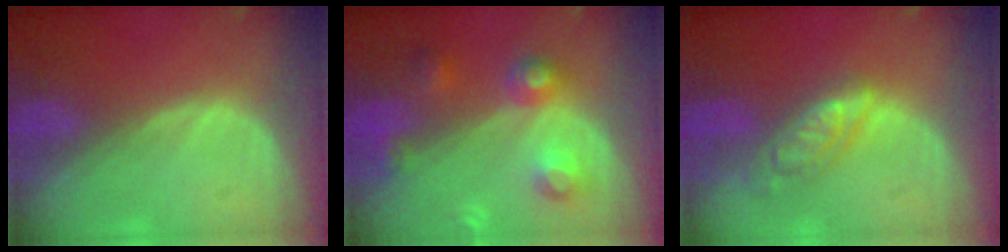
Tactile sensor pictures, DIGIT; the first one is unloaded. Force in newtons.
{"total": 6.0, "press": 6.0, "slide": 0.2}
{"total": 6.0, "press": 5.1, "slide": 3.0}